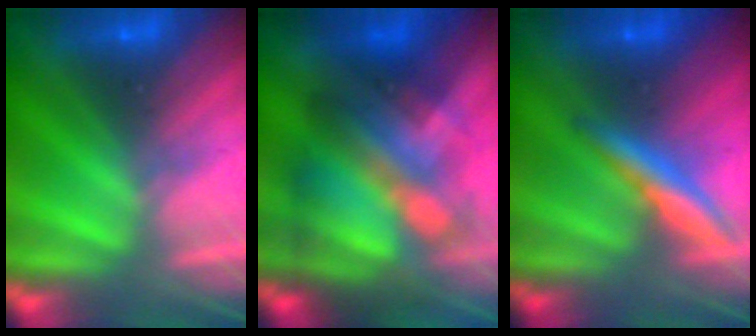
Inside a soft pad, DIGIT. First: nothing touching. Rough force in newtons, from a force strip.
{"total": 7.0}
{"total": 2.6}